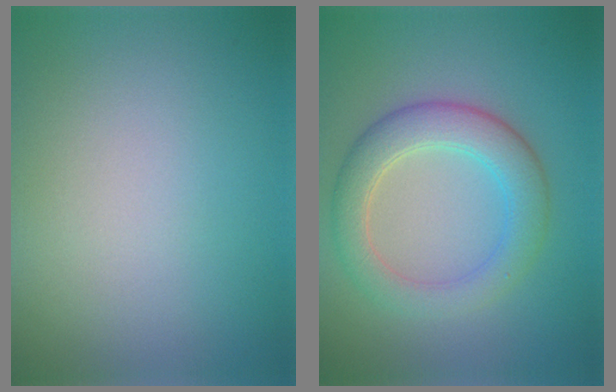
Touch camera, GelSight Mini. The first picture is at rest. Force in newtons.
{"total": 4.6, "press": 4.6, "slide": 0.3}